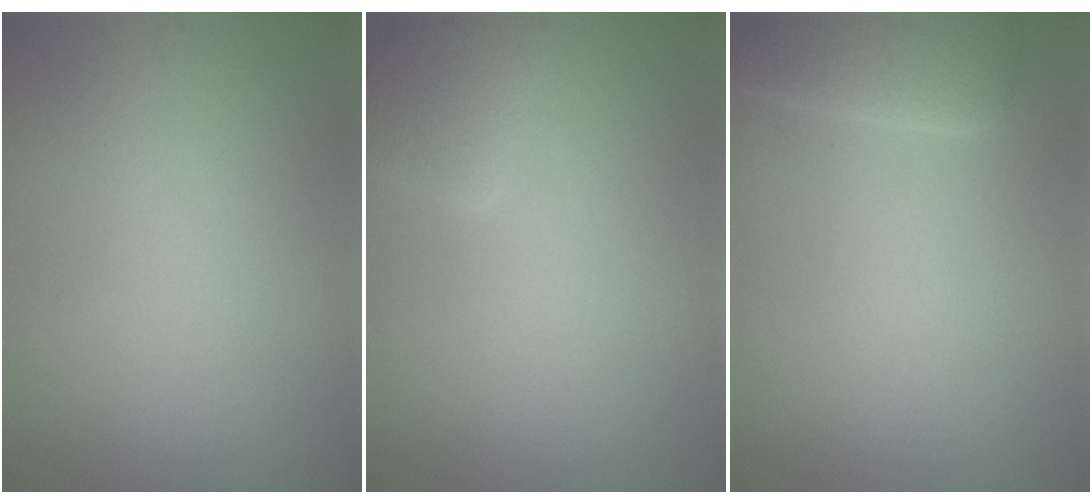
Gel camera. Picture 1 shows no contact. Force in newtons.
{"total": 2.9, "press": 2.9, "slide": 0.2}
{"total": 4.2, "press": 4.1, "slide": 0.4}